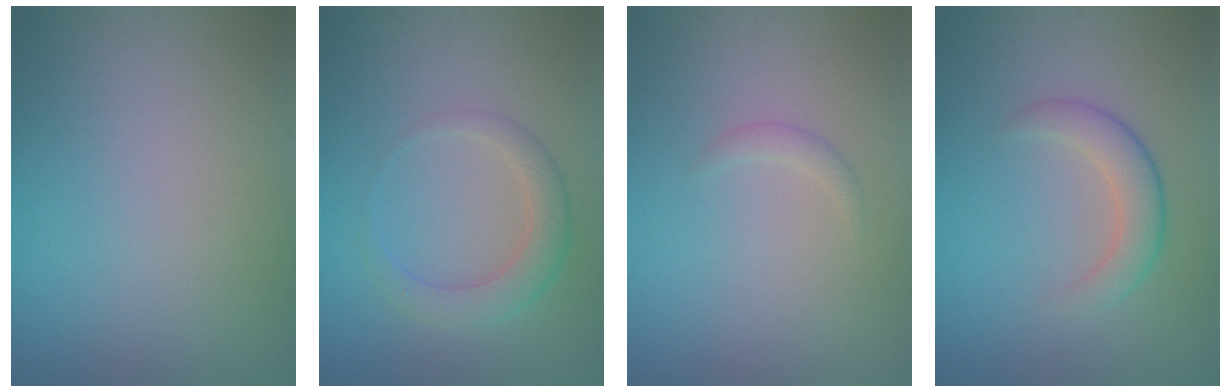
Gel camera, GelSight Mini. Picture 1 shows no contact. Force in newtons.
{"total": 3.0, "press": 3.0, "slide": 0.1}
{"total": 0.9, "press": 0.9, "slide": 0.1}
{"total": 3.0, "press": 3.0, "slide": 0.1}